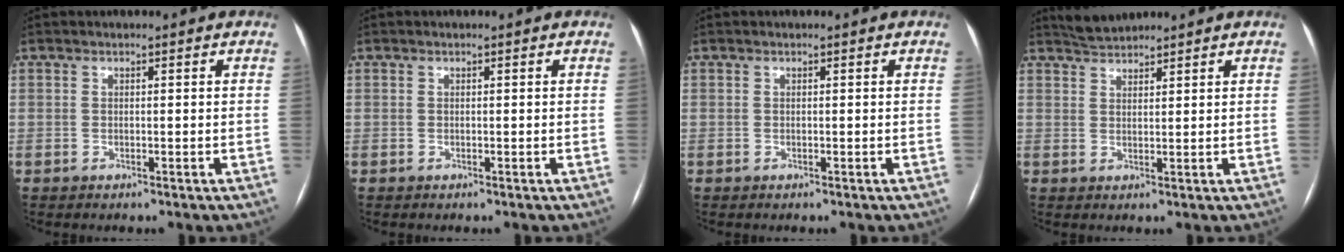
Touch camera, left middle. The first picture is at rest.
{"total": 0.0}
{"total": 0.0}
{"total": 2.9, "force": [2.9, 0.0, 0.0], "torque": [-0.008, 0.012, 0.059]}